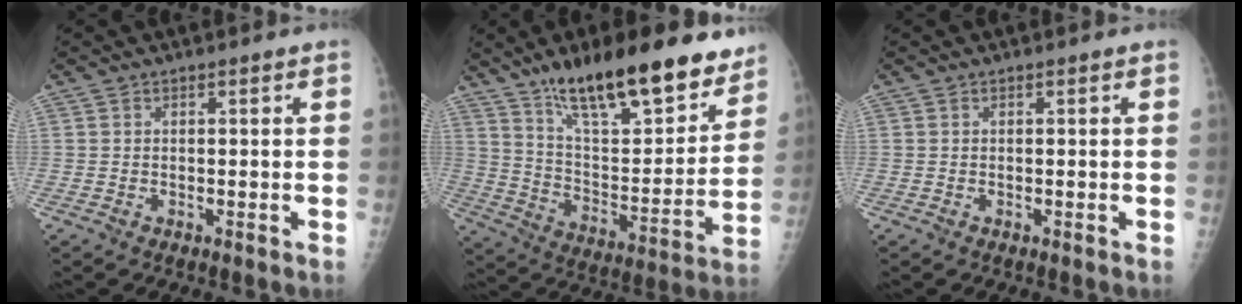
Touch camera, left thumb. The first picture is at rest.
{"total": 24.8, "force": [17.6, 7.9, 15.7], "torque": [-0.206, -0.075, 0.285]}
{"total": 0.0}